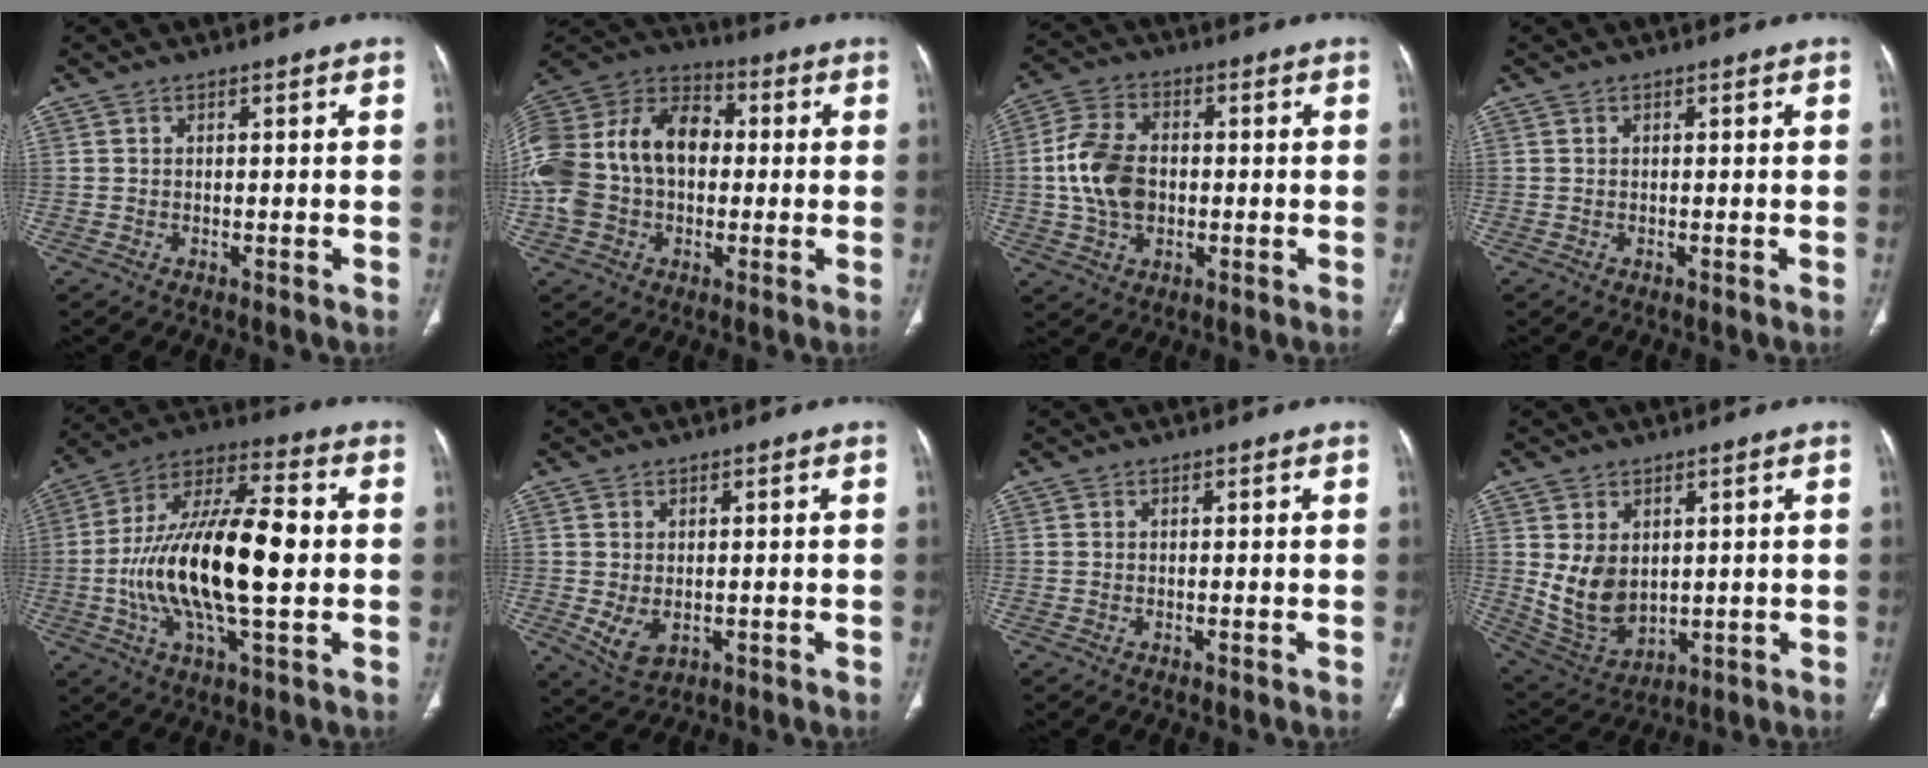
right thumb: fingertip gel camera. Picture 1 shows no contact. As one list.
[{"total": 22.1, "force": [0.2, 15.5, 15.8], "torque": [-0.332, 0.041, 0.004]}, {"total": 11.2, "force": [-0.4, 7.6, 8.2], "torque": [-0.153, 0.013, -0.010]}, {"total": 0.0}, {"total": 22.3, "force": [-1.2, 8.2, 20.7], "torque": [-0.383, 0.023, -0.026]}, {"total": 4.6, "force": [-0.5, 3.1, 3.4], "torque": [-0.065, -0.009, 0.006]}, {"total": 0.0}, {"total": 9.9, "force": [1.4, 7.1, 6.8], "torque": [-0.109, -0.018, 0.055]}]